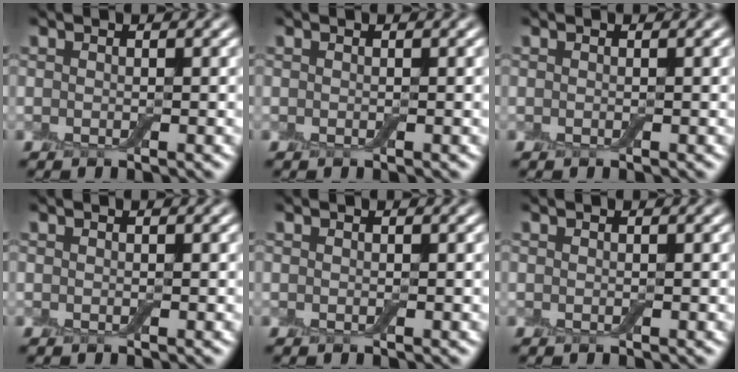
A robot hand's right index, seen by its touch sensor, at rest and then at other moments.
{"total": 0.0}
{"total": 0.0}
{"total": 0.0}
{"total": 0.0}
{"total": 0.0}